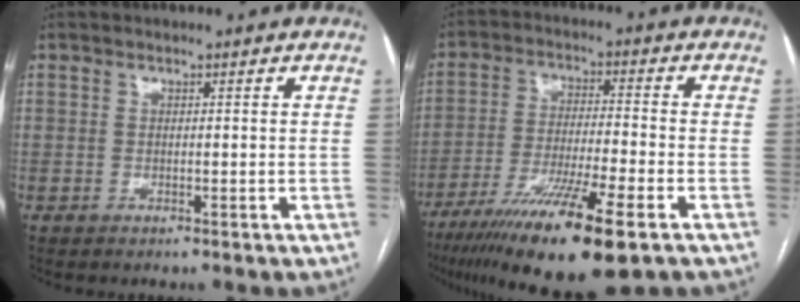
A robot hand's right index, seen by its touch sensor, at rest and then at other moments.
{"total": 15.9, "force": [-9.6, 0.8, 12.6], "torque": [-0.227, -0.041, -0.167]}